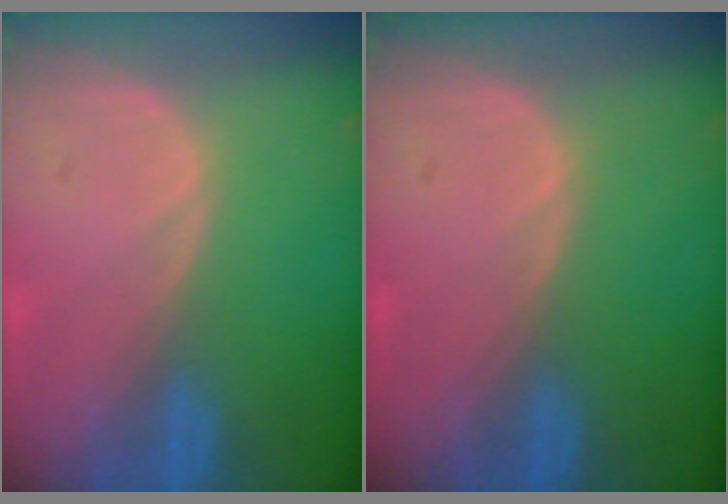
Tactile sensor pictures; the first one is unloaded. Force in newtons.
{"total": 0.0}